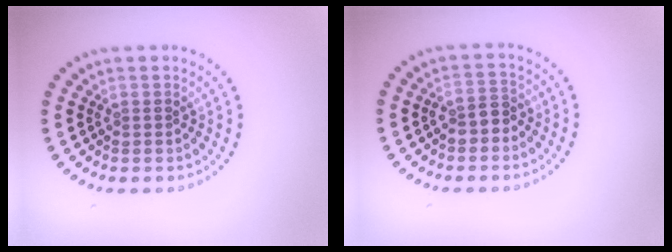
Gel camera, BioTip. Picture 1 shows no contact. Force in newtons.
{"total": 2.1, "press": 2.0, "slide": 0.8}